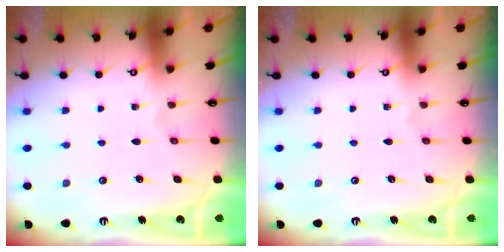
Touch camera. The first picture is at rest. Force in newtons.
{"total": 0.0}